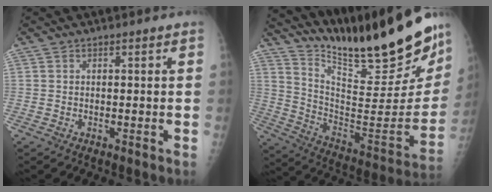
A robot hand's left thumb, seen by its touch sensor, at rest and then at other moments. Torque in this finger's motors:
{"motor_torque": [0.61, 0.40, 1.53, -1.24, 0.23]}